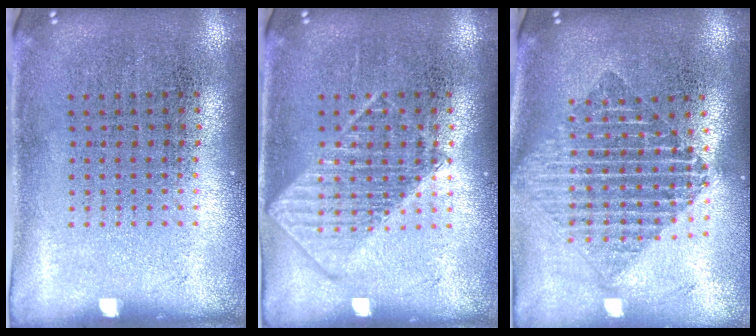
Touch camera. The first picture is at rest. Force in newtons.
{"total": 2.4, "press": 2.3, "slide": 0.4}
{"total": 1.8, "press": 1.5, "slide": 1.0}